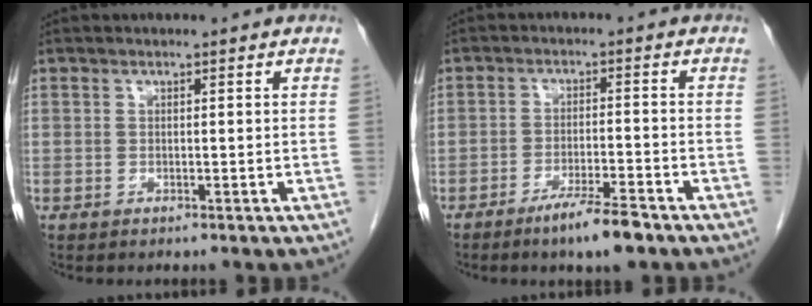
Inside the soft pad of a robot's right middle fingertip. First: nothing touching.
{"total": 6.2, "force": [-4.4, 0.4, 4.3], "torque": [-0.078, -0.010, -0.074]}